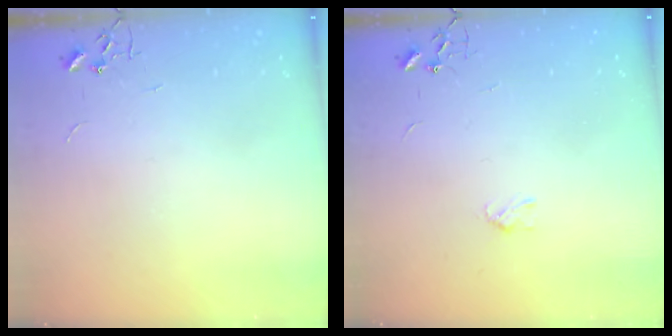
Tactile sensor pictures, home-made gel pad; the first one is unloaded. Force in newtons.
{"total": 3.2, "press": 3.2, "slide": 0.5}